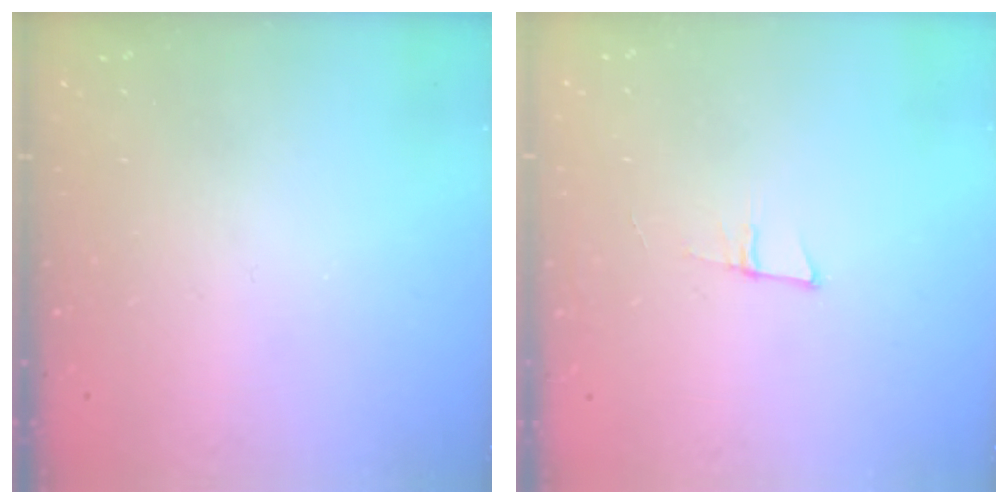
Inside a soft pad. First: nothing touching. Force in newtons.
{"total": 5.4, "press": 4.6, "slide": 2.7}